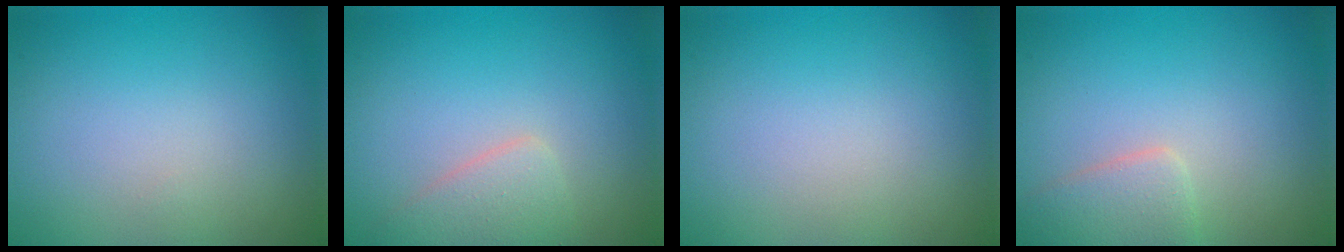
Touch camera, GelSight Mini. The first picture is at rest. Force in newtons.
{"total": 2.4, "press": 2.4, "slide": 0.1}
{"total": 0.0}
{"total": 2.6, "press": 2.5, "slide": 0.3}